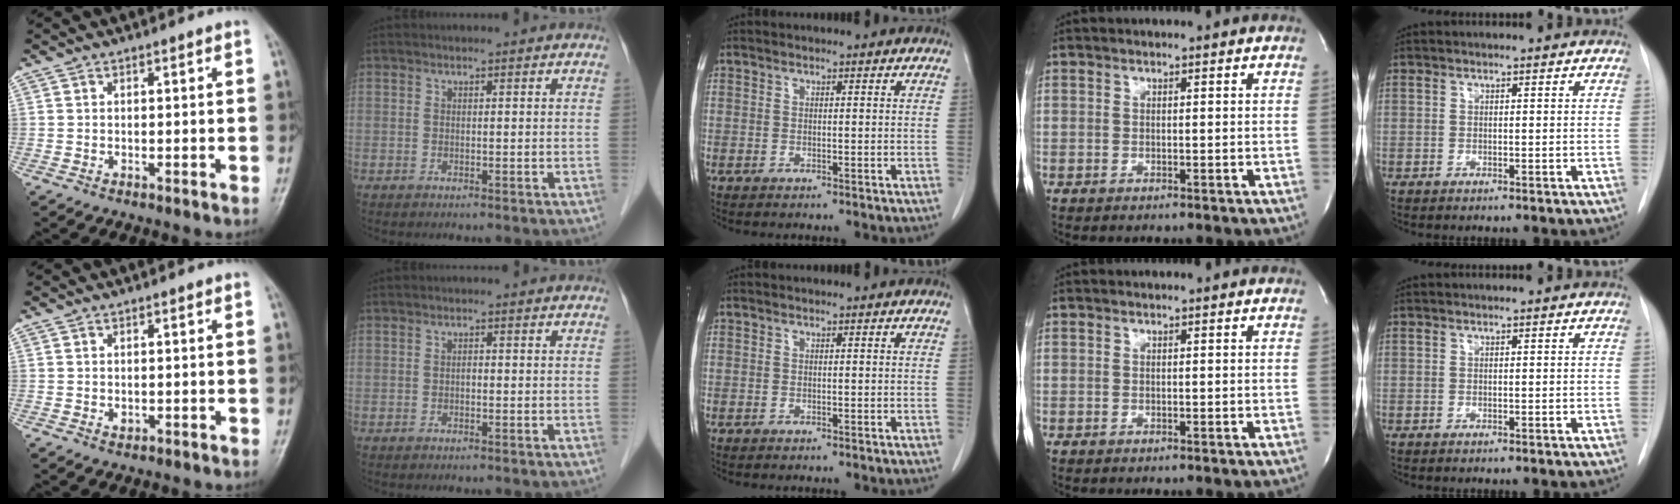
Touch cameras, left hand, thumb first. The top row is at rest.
{"thumb": {"total": 0.9, "force": [0.1, 0.8, 0.6], "torque": [-0.007, -0.001, 0.004]}, "index": {"total": 0.6, "force": [-0.1, 0.3, 0.5], "torque": [-0.008, 0.002, -0.003]}}